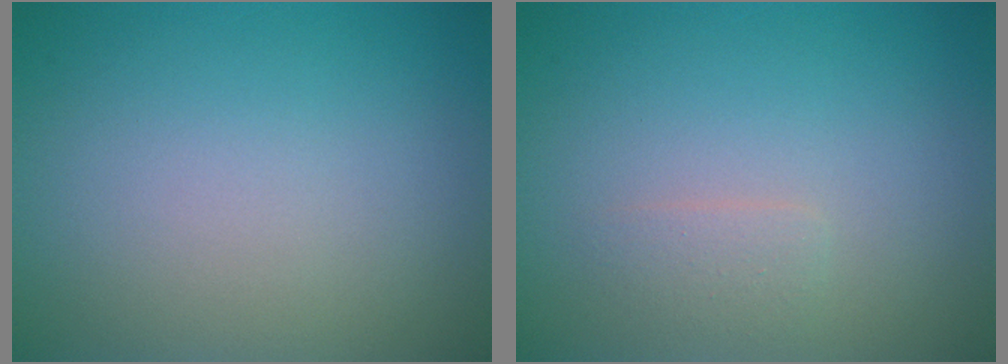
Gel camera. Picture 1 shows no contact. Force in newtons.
{"total": 1.0, "press": 1.0, "slide": 0.0}